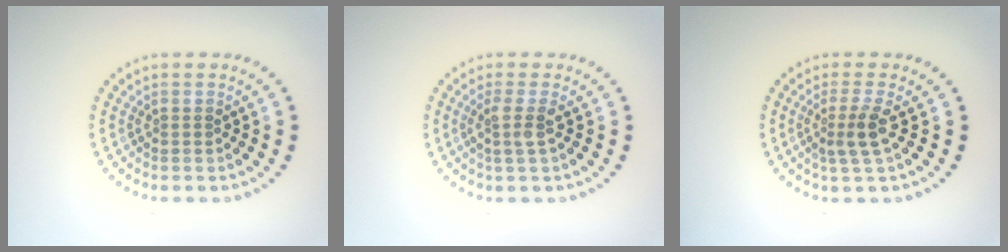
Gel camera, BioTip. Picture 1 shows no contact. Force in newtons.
{"total": 1.8, "press": 1.3, "slide": 1.2}
{"total": 2.3, "press": 1.8, "slide": 1.4}